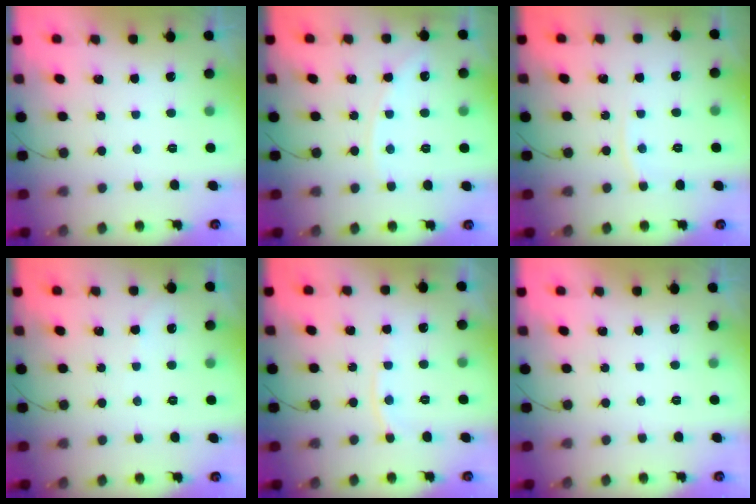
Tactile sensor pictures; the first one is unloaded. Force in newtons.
{"total": 6.0, "press": 6.0, "slide": 0.9}
{"total": 3.1, "press": 3.1, "slide": 0.2}
{"total": 1.3, "press": 1.3, "slide": 0.2}
{"total": 6.3, "press": 6.2, "slide": 1.0}
{"total": 0.0}